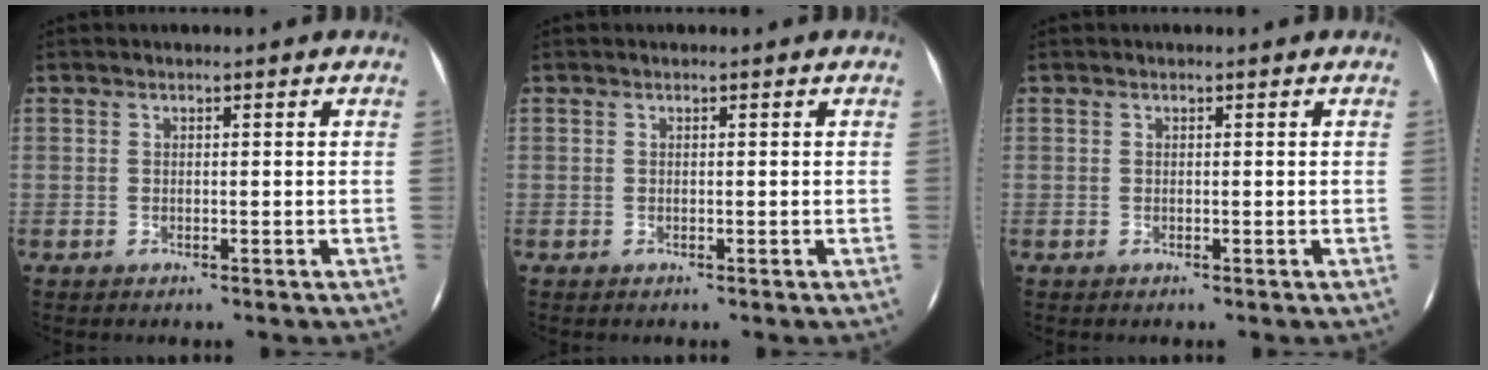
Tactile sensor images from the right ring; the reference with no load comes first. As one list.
[{"total": 0.0}, {"total": 0.0}]